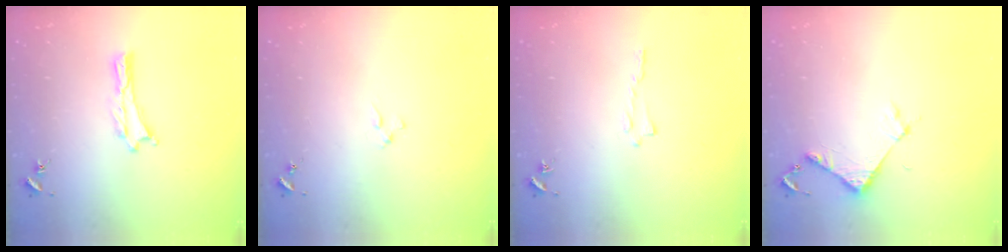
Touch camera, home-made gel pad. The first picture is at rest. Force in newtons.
{"total": 0.9, "press": 0.9, "slide": 0.2}
{"total": 0.0}
{"total": 3.9, "press": 3.9, "slide": 0.3}